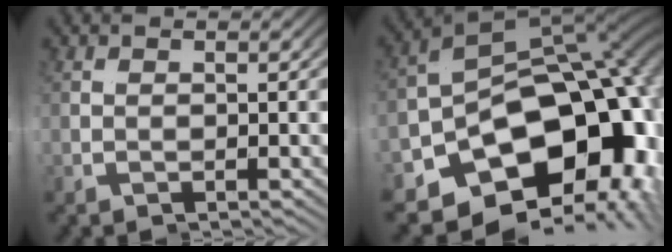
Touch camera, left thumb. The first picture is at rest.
{"total": 19.4, "force": [-2.9, 10.4, 16.1], "torque": [-0.258, -0.012, -0.052]}